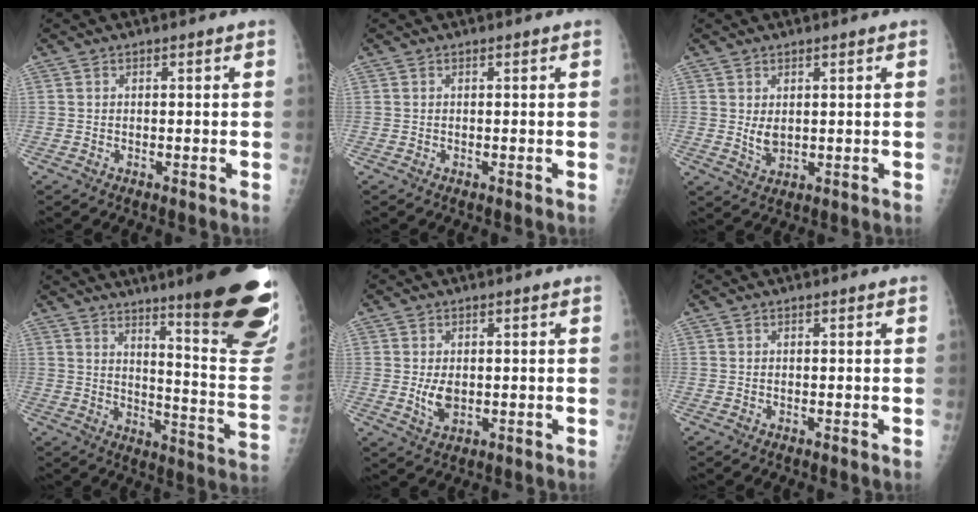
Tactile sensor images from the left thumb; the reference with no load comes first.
{"total": 0.0}
{"total": 2.9, "force": [0.7, 1.8, 2.2], "torque": [-0.032, -0.012, 0.018]}
{"total": 24.6, "force": [15.4, 3.3, 18.9], "torque": [-0.205, -0.094, 0.209]}
{"total": 4.0, "force": [-0.2, 2.5, 3.1], "torque": [-0.050, -0.007, 0.004]}
{"total": 0.0}